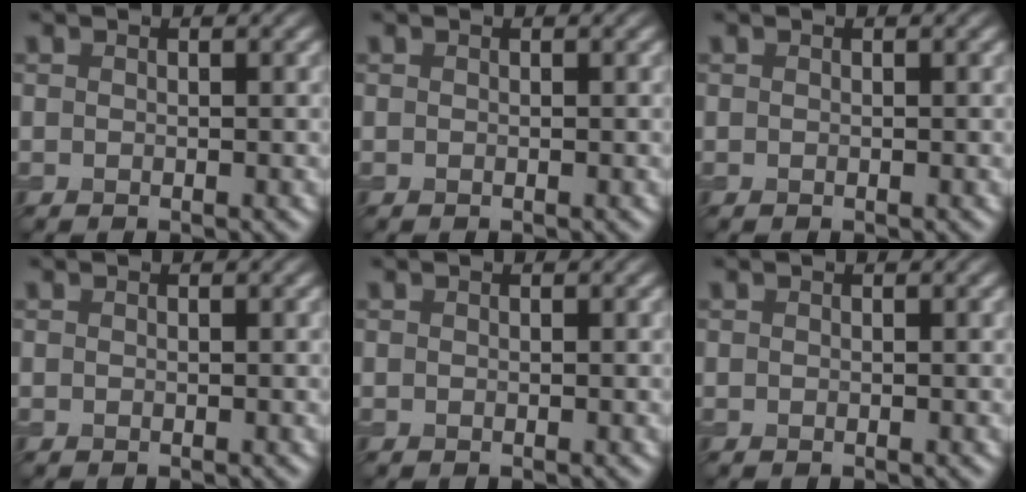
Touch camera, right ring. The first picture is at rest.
{"total": 0.0}
{"total": 0.0}
{"total": 0.0}
{"total": 0.0}
{"total": 0.0}